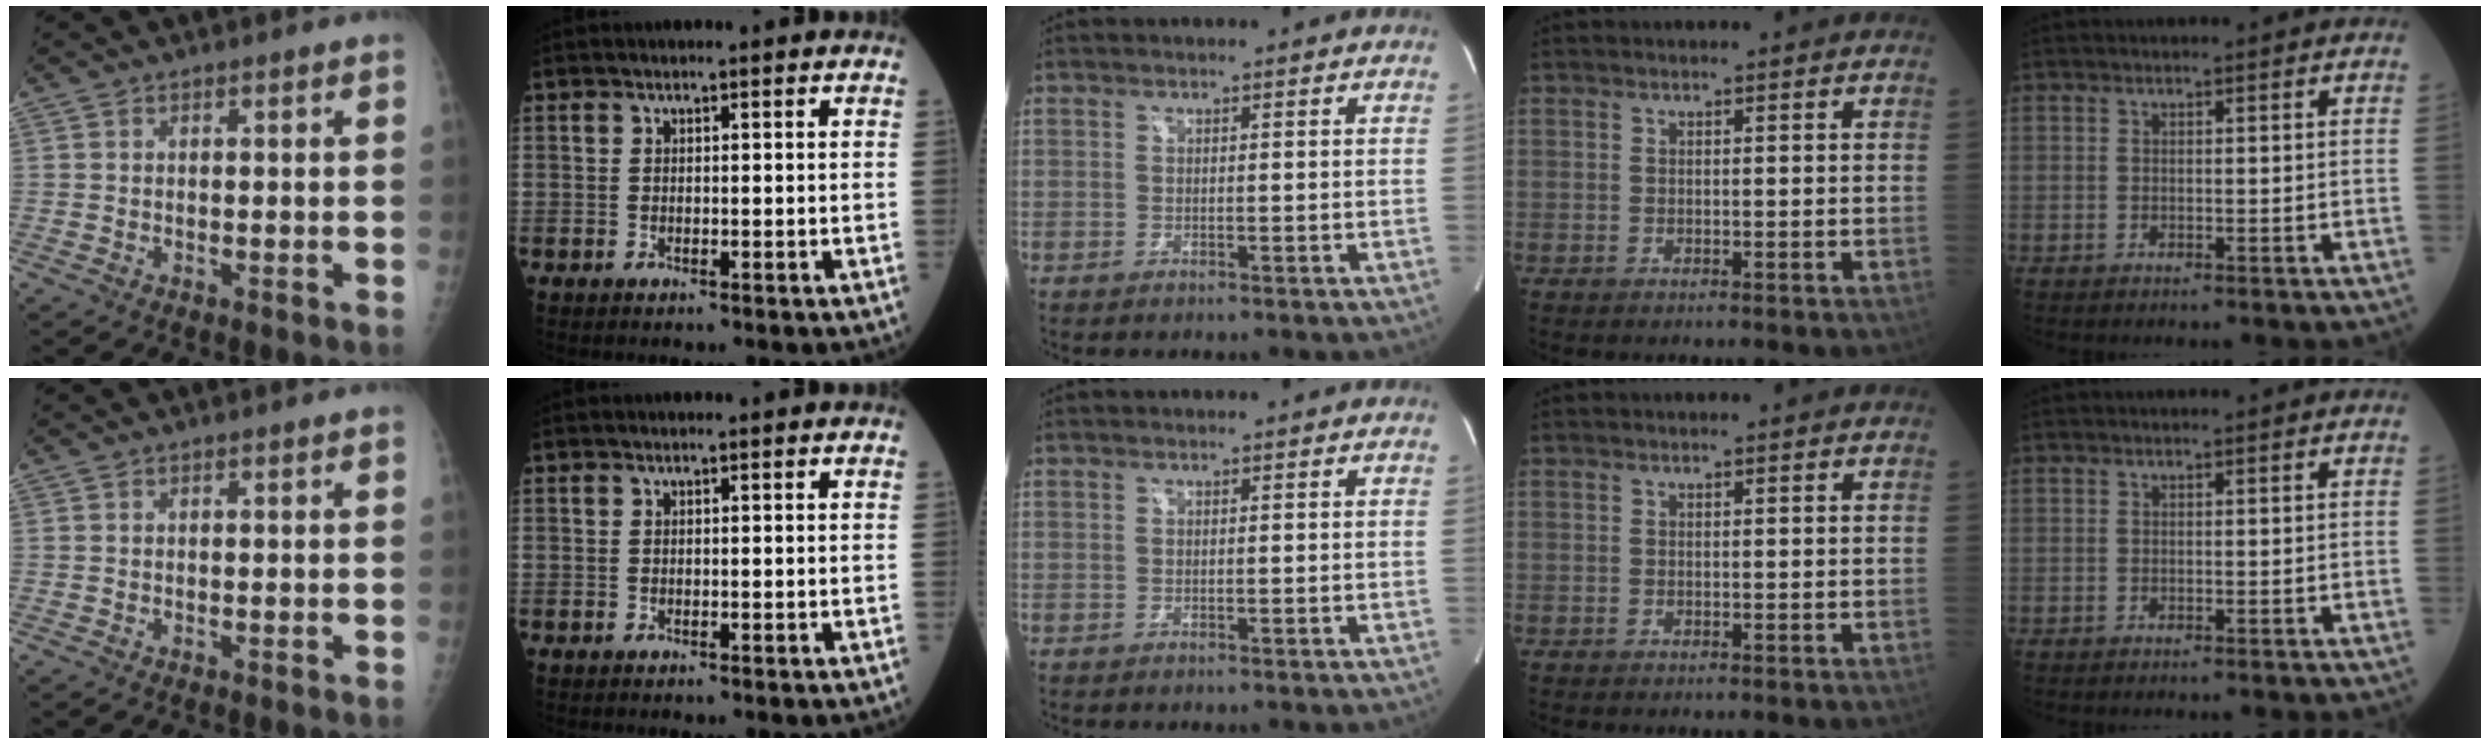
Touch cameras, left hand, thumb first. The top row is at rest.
{}